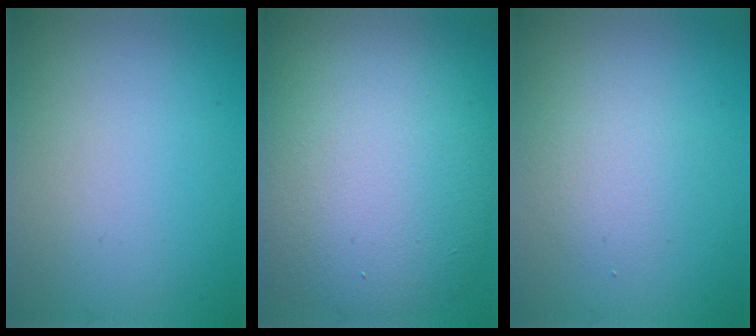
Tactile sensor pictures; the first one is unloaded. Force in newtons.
{"total": 12.1, "press": 12.0, "slide": 0.9}
{"total": 2.0, "press": 2.0, "slide": 0.2}